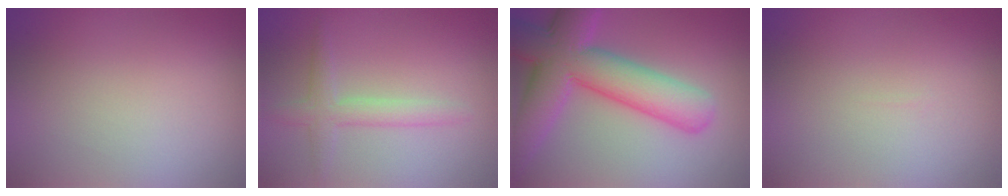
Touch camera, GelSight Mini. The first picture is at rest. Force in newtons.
{"total": 2.4, "press": 2.4, "slide": 0.1}
{"total": 10.0, "press": 10.0, "slide": 0.8}
{"total": 0.0}